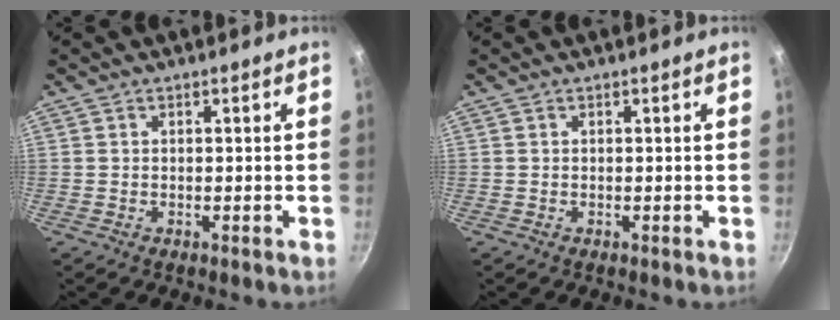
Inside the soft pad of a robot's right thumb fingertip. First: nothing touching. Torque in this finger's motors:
{"motor_torque": [0.00, 0.00, 0.10, 0.06, 0.00]}